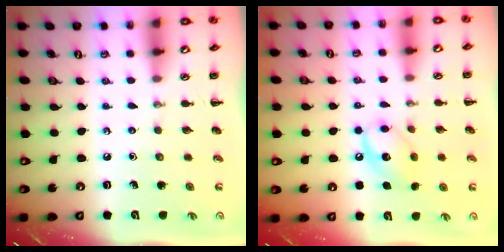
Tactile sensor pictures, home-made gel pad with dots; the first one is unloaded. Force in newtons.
{"total": 11.4, "press": 11.3, "slide": 1.5}